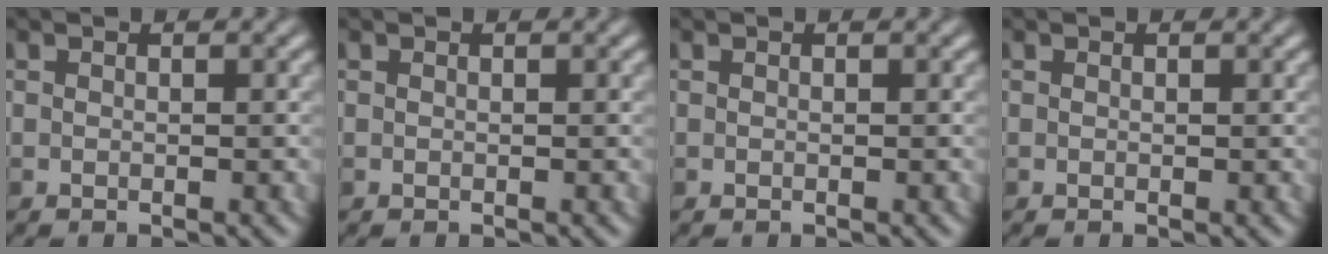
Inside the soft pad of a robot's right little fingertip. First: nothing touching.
{"total": 0.0}
{"total": 0.0}
{"total": 0.0}